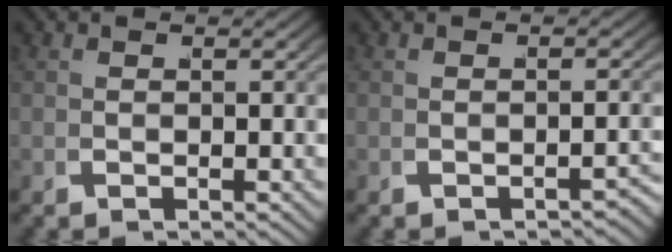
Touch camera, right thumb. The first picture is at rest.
{"total": 1.9, "force": [-1.7, 0.3, 0.6], "torque": [-0.013, 0.001, -0.024]}